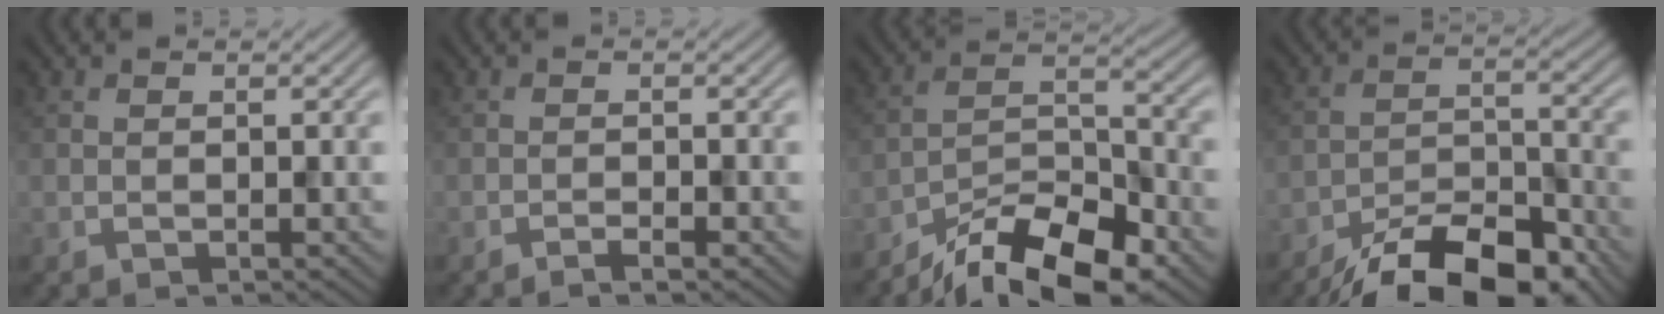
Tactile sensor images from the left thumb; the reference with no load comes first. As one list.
[{"total": 1.5, "force": [-1.1, 0.0, 1.0], "torque": [-0.017, 0.004, -0.021]}, {"total": 13.0, "force": [-10.3, 3.6, 7.0], "torque": [-0.123, 0.000, -0.189]}, {"total": 13.5, "force": [-10.7, 4.4, 7.1], "torque": [-0.114, -0.021, -0.174]}]